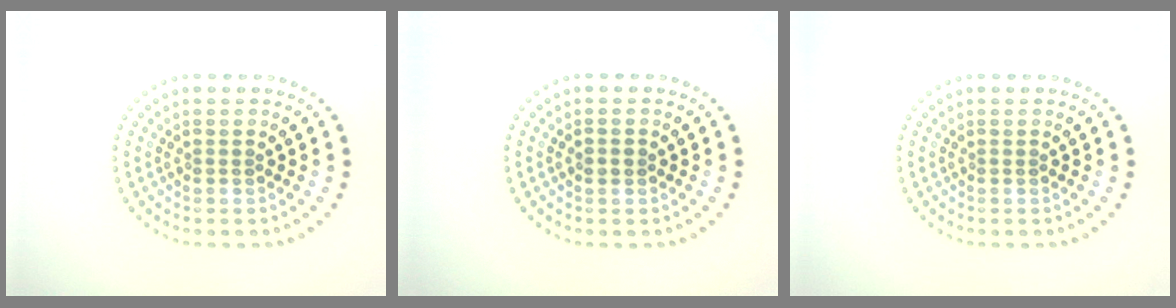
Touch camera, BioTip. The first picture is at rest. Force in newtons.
{"total": 1.3, "press": 1.3, "slide": 0.1}
{"total": 0.0}